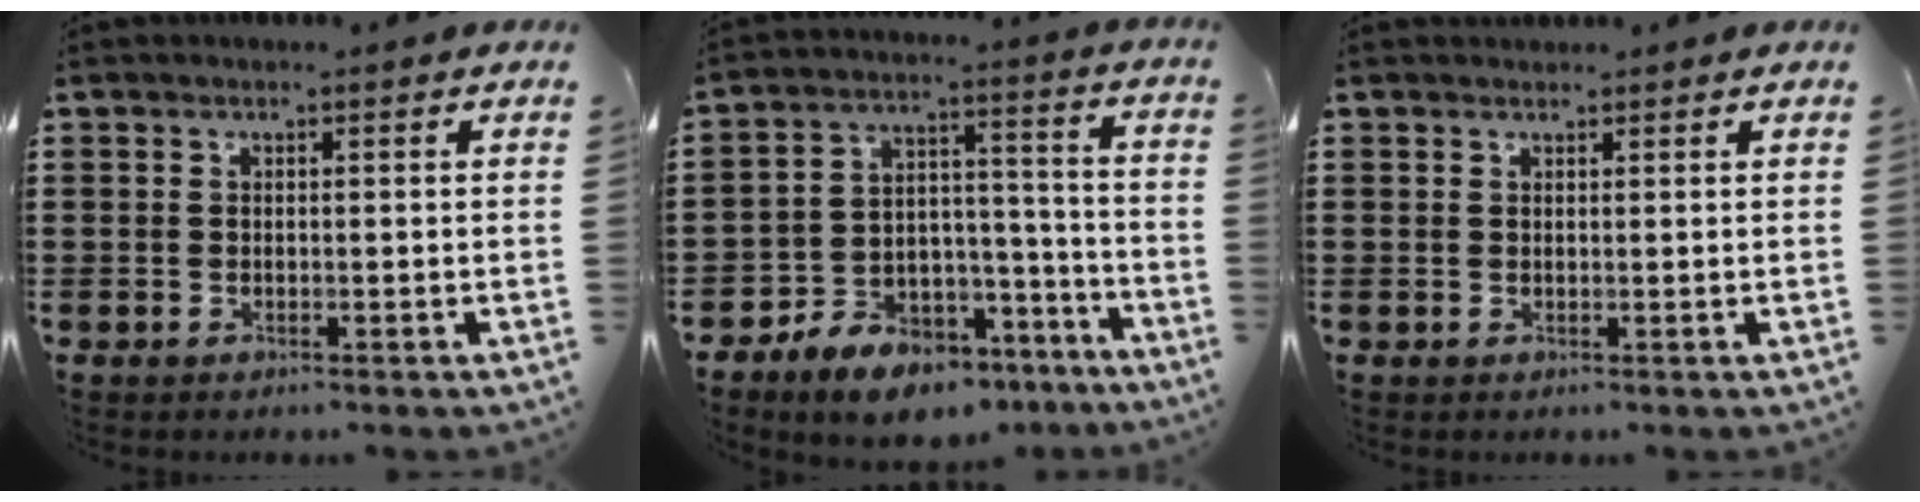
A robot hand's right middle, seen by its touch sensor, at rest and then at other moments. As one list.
[{"total": 8.3, "force": [-7.3, 3.4, 1.8], "torque": [-0.035, 0.033, -0.140]}, {"total": 0.7, "force": [0.6, 0.3, -0.1], "torque": [0.007, -0.002, 0.011]}]